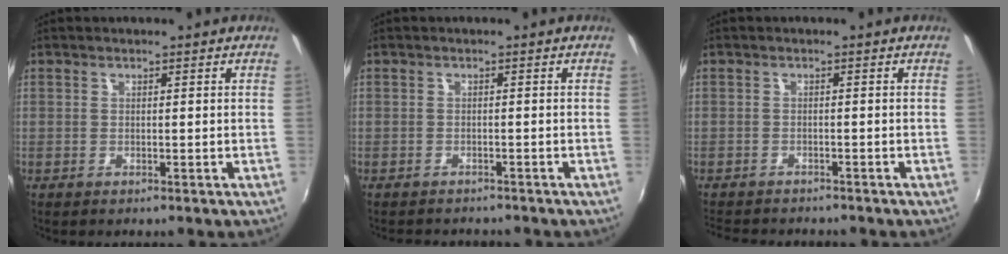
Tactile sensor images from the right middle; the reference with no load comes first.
{"total": 3.3, "force": [-3.0, 1.0, 0.8], "torque": [-0.023, -0.007, -0.044]}
{"total": 5.9, "force": [-5.4, 1.3, 1.7], "torque": [-0.049, -0.015, -0.085]}